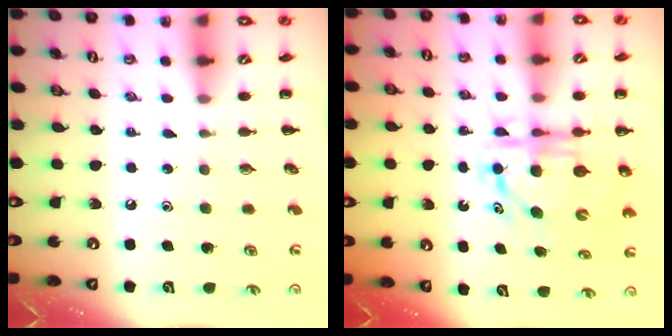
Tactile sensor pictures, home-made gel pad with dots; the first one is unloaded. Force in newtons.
{"total": 6.9, "press": 6.8, "slide": 1.3}